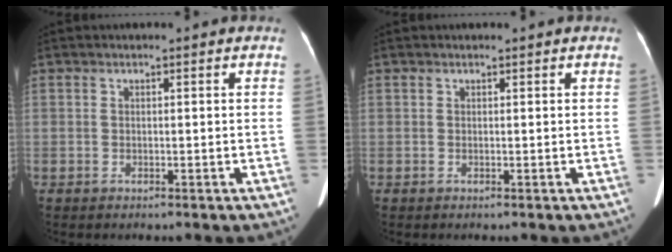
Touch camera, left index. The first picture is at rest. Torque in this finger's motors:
{"motor_torque": [0.08, -0.01, 0.00, 0.01]}